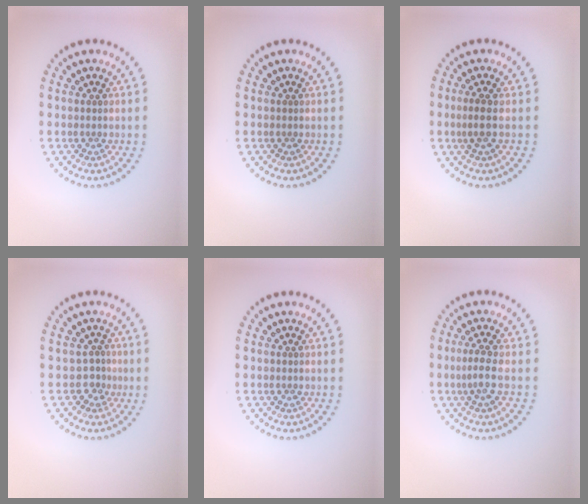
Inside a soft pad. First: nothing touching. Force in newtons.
{"total": 0.0}
{"total": 1.6, "press": 1.3, "slide": 0.9}
{"total": 1.5, "press": 1.0, "slide": 1.1}
{"total": 0.0}
{"total": 1.9, "press": 1.4, "slide": 1.3}